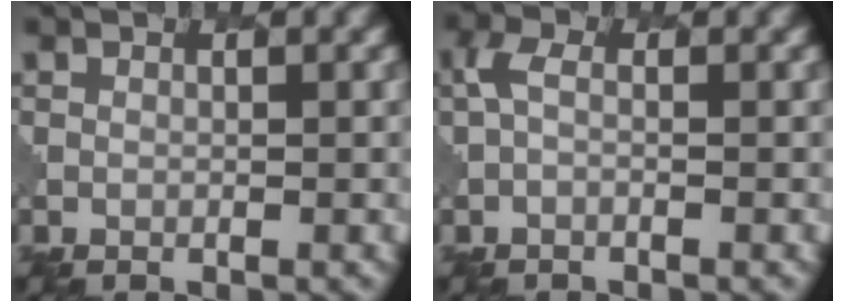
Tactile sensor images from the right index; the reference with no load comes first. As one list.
[{"total": 1.4, "force": [-0.3, 0.6, 1.2], "torque": [-0.035, 0.001, -0.013]}]